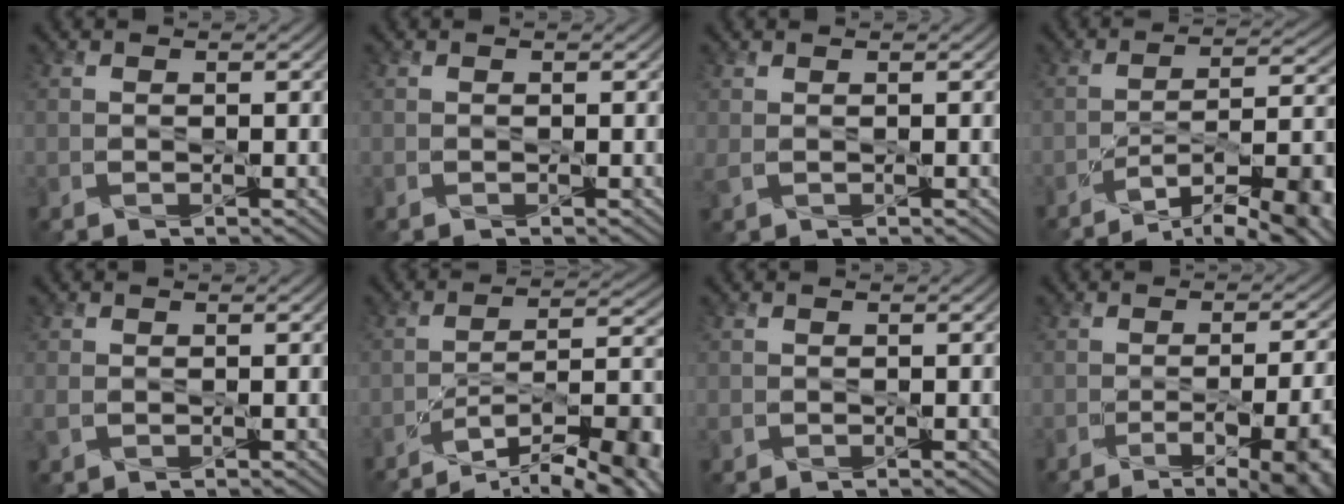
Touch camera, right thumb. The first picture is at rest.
{"total": 0.0}
{"total": 1.0, "force": [0.4, 0.4, 0.9], "torque": [-0.029, 0.002, 0.008]}
{"total": 14.5, "force": [-9.5, 4.2, 10.2], "torque": [-0.136, 0.005, -0.142]}
{"total": 1.3, "force": [-0.2, 1.0, 0.8], "torque": [-0.028, -0.004, -0.002]}
{"total": 16.2, "force": [-11.5, 4.5, 10.5], "torque": [-0.138, 0.003, -0.173]}
{"total": 0.6, "force": [-0.2, 0.6, 0.0], "torque": [-0.001, -0.006, -0.005]}
{"total": 12.4, "force": [-5.9, 4.4, 10.0], "torque": [-0.095, -0.004, -0.062]}